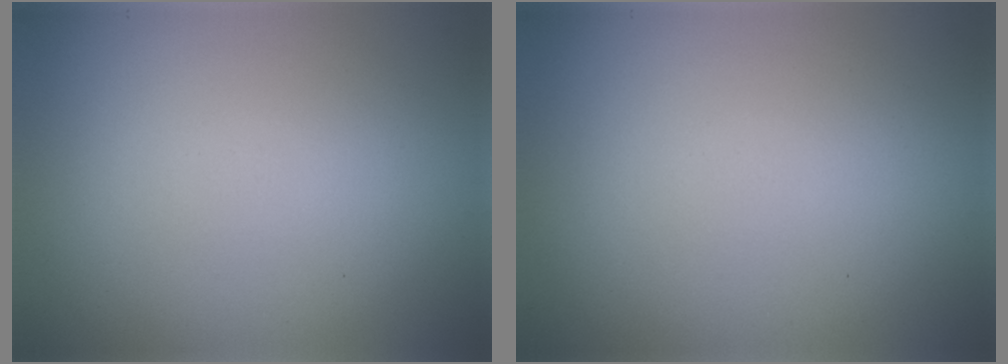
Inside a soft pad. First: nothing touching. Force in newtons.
{"total": 0.0}